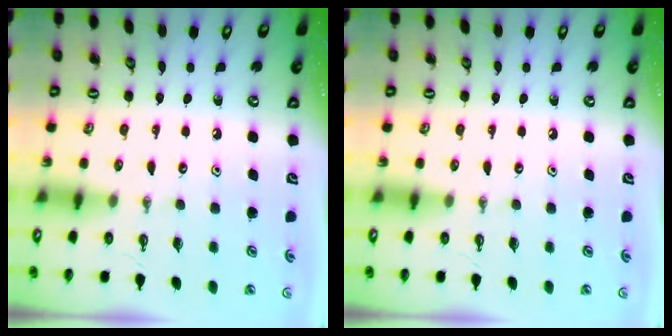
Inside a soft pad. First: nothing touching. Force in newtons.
{"total": 0.0}